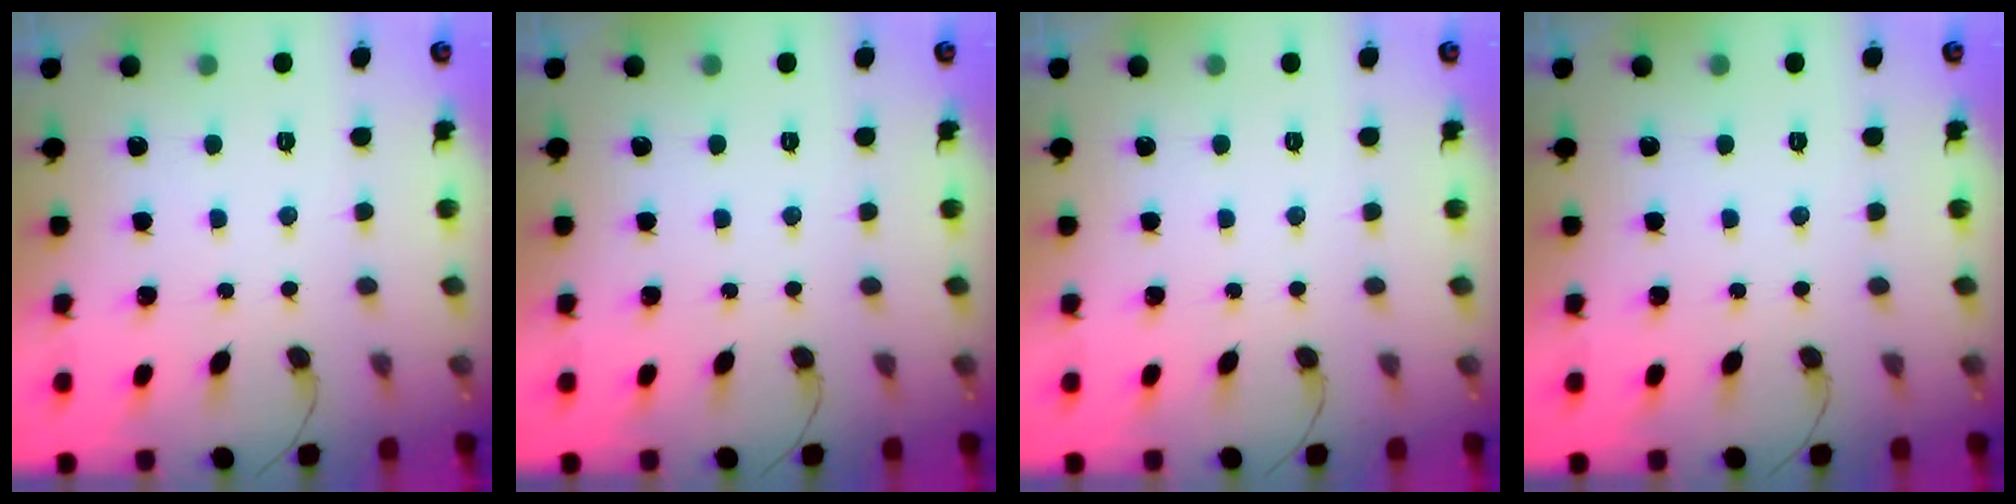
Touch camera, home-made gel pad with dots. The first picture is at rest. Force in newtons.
{"total": 0.0}
{"total": 0.0}
{"total": 0.0}